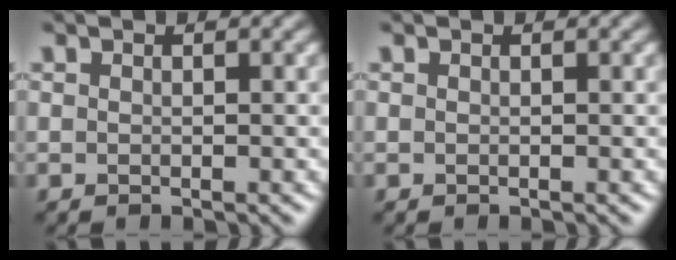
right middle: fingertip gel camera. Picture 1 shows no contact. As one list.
[{"total": 0.0}]